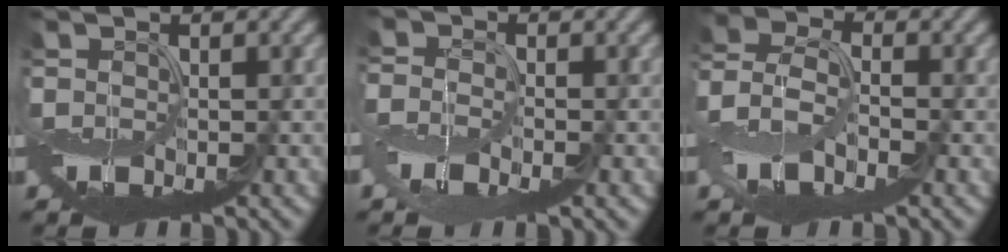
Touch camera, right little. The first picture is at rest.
{"total": 2.7, "force": [-1.5, 1.5, 1.6], "torque": [-0.037, -0.001, -0.041]}
{"total": 5.6, "force": [-1.6, 3.5, 4.1], "torque": [-0.091, 0.013, -0.047]}